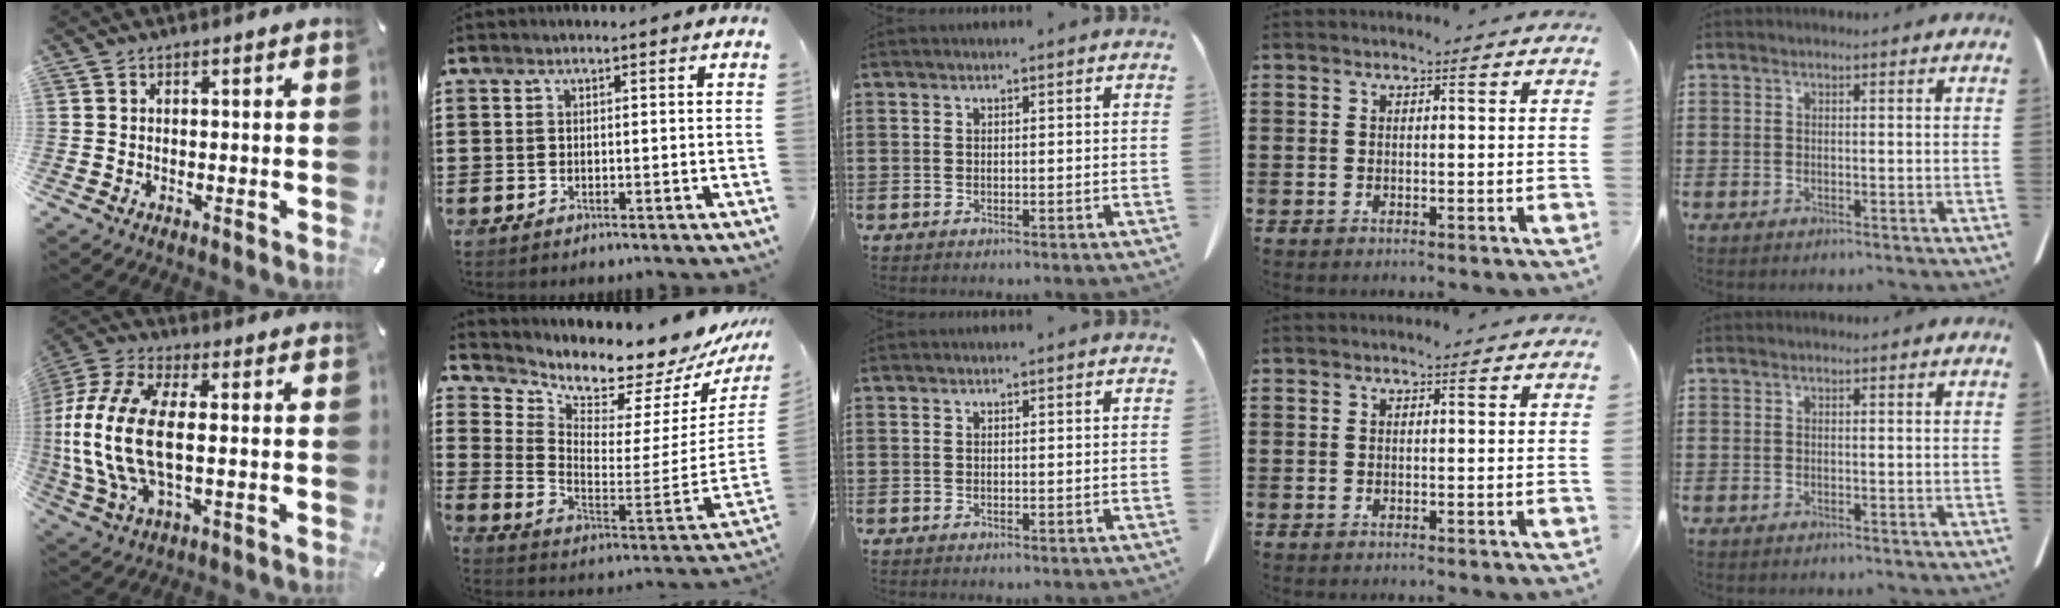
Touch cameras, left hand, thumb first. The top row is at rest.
{"thumb": {"total": 17.0, "force": [0.1, 8.4, 14.7], "torque": [-0.327, -0.012, 0.000]}, "index": {"total": 4.8, "force": [4.7, 0.7, 0.6], "torque": [-0.033, -0.074, 0.071]}}